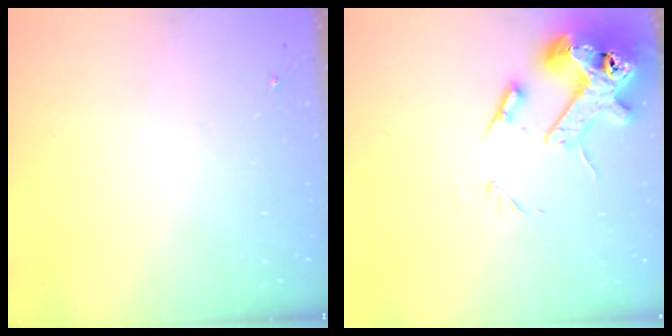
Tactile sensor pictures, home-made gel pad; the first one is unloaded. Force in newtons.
{"total": 14.4, "press": 14.2, "slide": 2.1}